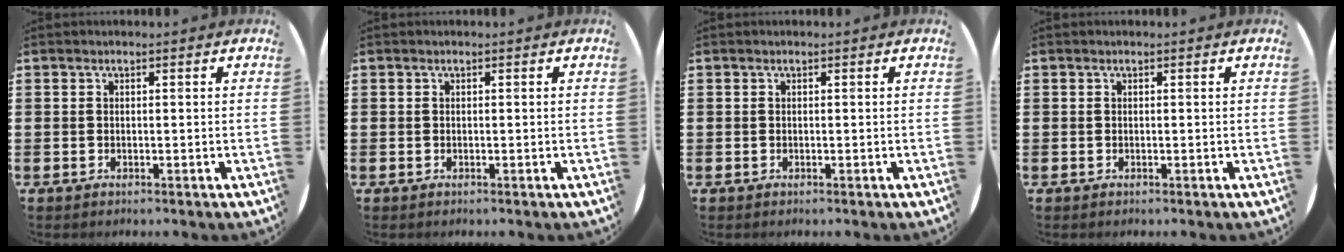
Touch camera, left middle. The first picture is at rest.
{"total": 0.0}
{"total": 0.0}
{"total": 0.0}